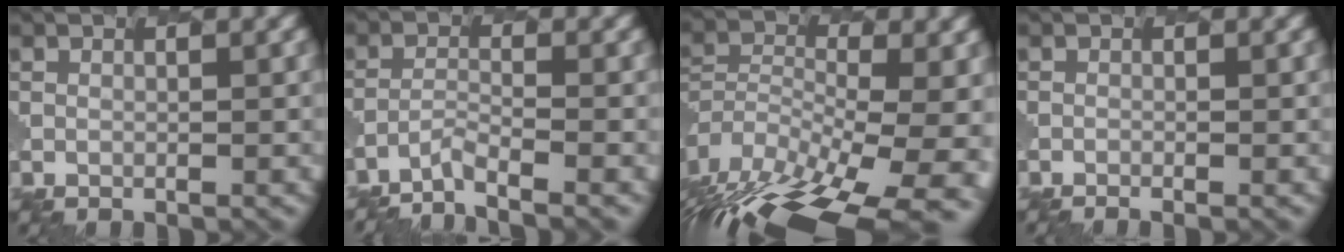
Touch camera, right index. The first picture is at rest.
{"total": 3.7, "force": [-3.6, 0.0, 0.7], "torque": [-0.025, 0.001, -0.078]}
{"total": 18.3, "force": [-14.4, 7.2, 8.7], "torque": [-0.168, -0.024, -0.177]}
{"total": 1.5, "force": [-1.2, 0.4, 0.9], "torque": [0.000, 0.011, -0.025]}